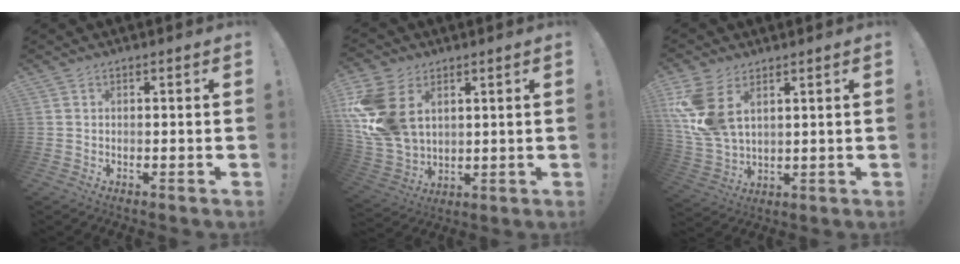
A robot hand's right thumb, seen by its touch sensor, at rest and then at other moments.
{"total": 19.0, "force": [4.6, 13.6, 12.4], "torque": [-0.251, -0.019, 0.094]}
{"total": 12.6, "force": [5.4, 7.5, 8.6], "torque": [-0.178, -0.027, 0.107]}